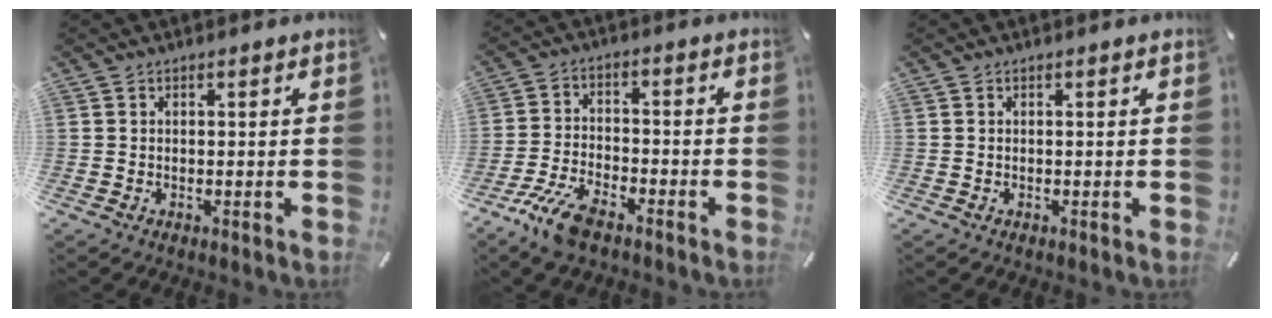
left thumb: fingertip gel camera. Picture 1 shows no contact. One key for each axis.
{"total": 8.5, "fx": -5.8, "fy": 3.3, "fz": 5.3, "tx": -0.122, "ty": 0.016, "tz": -0.111}
{"total": 0.0}